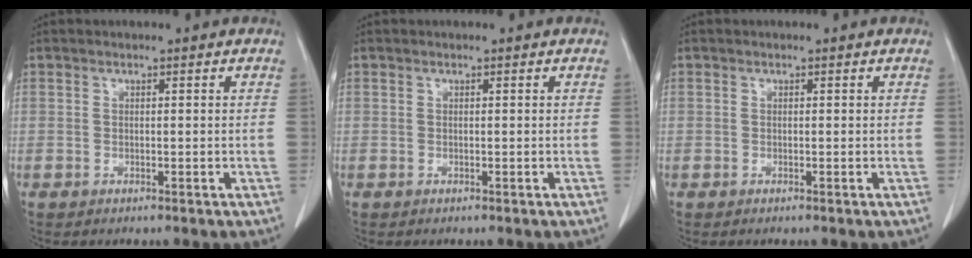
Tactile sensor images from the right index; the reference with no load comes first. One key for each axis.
{"total": 0.0}
{"total": 0.0}